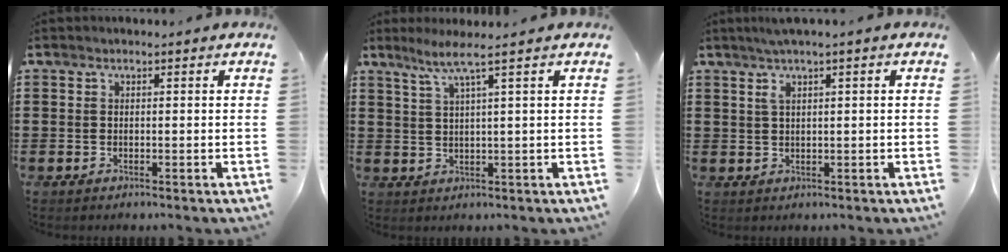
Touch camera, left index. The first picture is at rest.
{"total": 4.2, "force": [2.2, -0.7, 3.5], "torque": [-0.075, -0.002, 0.035]}
{"total": 1.8, "force": [0.7, 0.0, 1.7], "torque": [-0.032, 0.000, 0.012]}